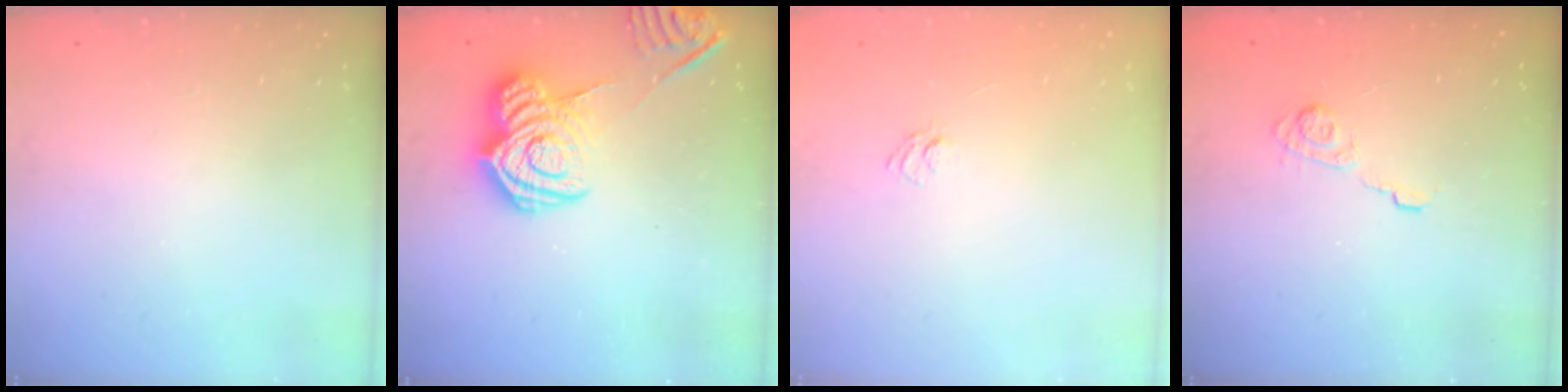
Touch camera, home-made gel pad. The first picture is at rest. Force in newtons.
{"total": 13.9, "press": 13.8, "slide": 1.0}
{"total": 3.7, "press": 3.5, "slide": 1.3}
{"total": 4.2, "press": 3.8, "slide": 1.6}